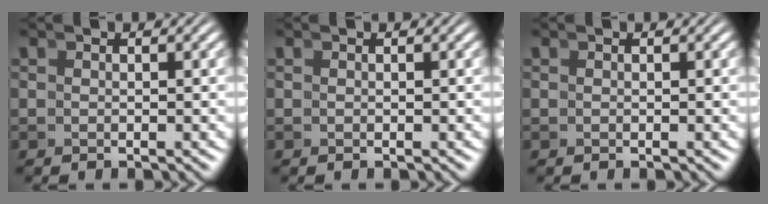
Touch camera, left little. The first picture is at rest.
{"total": 0.0}
{"total": 0.0}